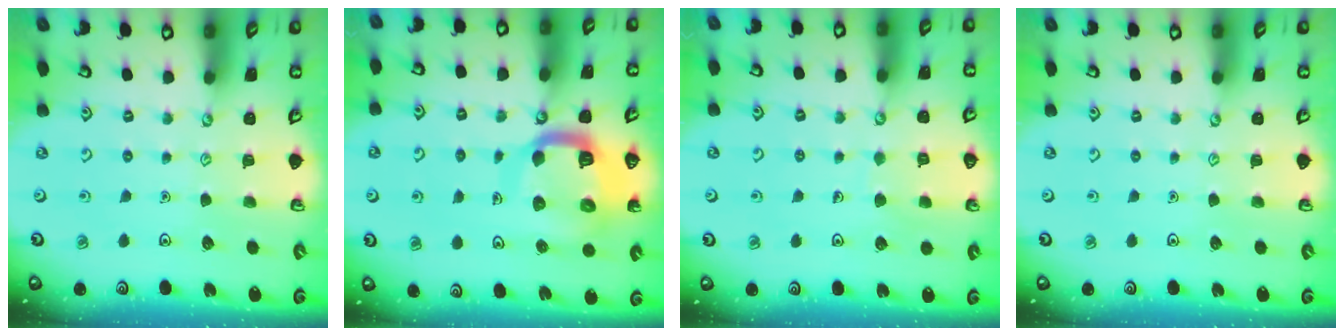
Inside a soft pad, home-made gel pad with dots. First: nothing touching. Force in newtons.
{"total": 12.7, "press": 12.6, "slide": 1.3}
{"total": 5.1, "press": 5.0, "slide": 0.4}
{"total": 0.0}